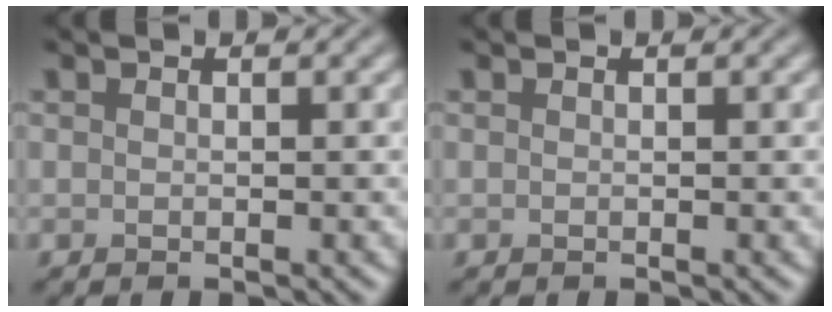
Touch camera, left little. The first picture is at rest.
{"total": 0.0}